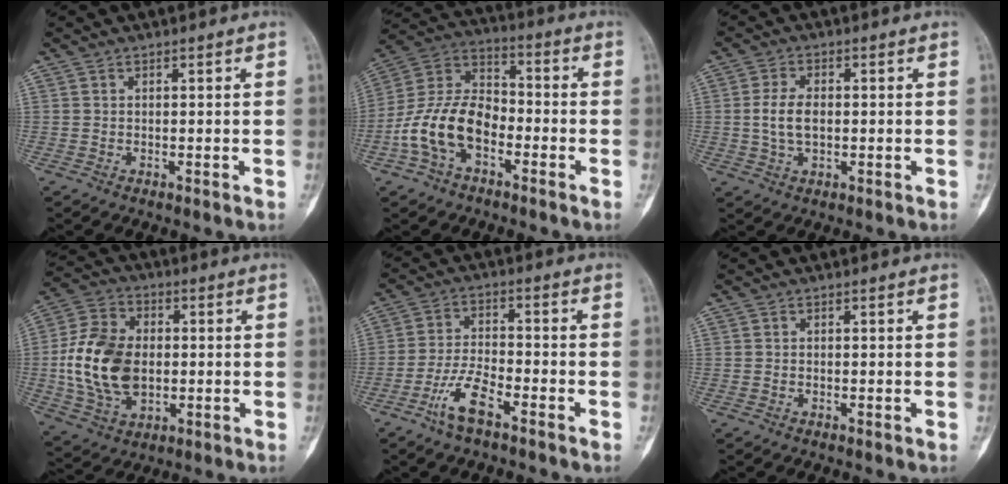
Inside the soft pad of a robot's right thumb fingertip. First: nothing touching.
{"total": 14.3, "force": [-5.1, 8.8, 10.0], "torque": [-0.191, 0.051, -0.104]}
{"total": 5.6, "force": [-0.1, 3.2, 4.5], "torque": [-0.095, 0.004, -0.003]}
{"total": 16.5, "force": [-0.6, 11.1, 12.1], "torque": [-0.223, 0.009, -0.007]}
{"total": 7.5, "force": [-4.6, 2.3, 5.4], "torque": [-0.114, 0.023, -0.091]}
{"total": 0.0}